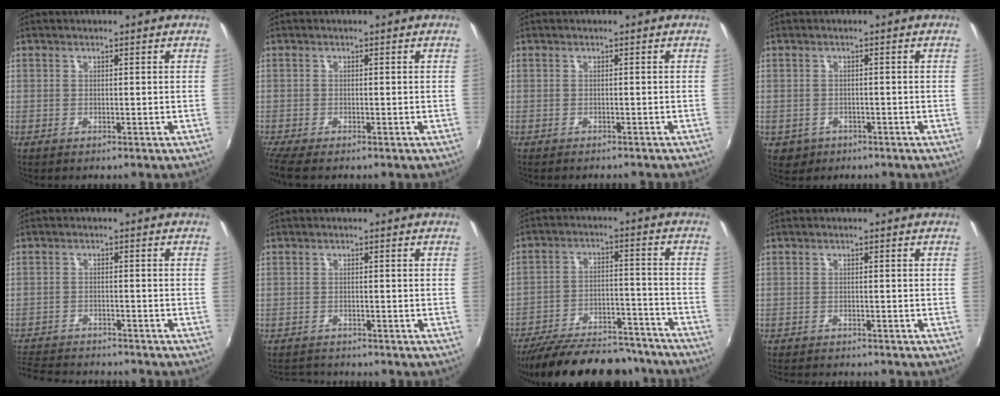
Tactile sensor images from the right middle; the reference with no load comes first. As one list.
[{"total": 3.6, "force": [-2.9, 0.4, 2.1], "torque": [-0.049, -0.021, -0.057]}, {"total": 2.4, "force": [-2.2, 0.6, 0.8], "torque": [-0.020, -0.012, -0.030]}, {"total": 3.3, "force": [-1.3, 2.9, 0.9], "torque": [-0.027, -0.003, -0.013]}, {"total": 10.8, "force": [-9.9, 2.7, 3.4], "torque": [-0.095, -0.011, -0.159]}, {"total": 3.3, "force": [-3.2, 0.9, 0.1], "torque": [-0.015, 0.000, -0.059]}, {"total": 25.1, "force": [-21.8, 7.7, 9.8], "torque": [-0.192, 0.003, -0.295]}, {"total": 4.8, "force": [-4.5, 0.8, 1.4], "torque": [-0.040, -0.018, -0.072]}]